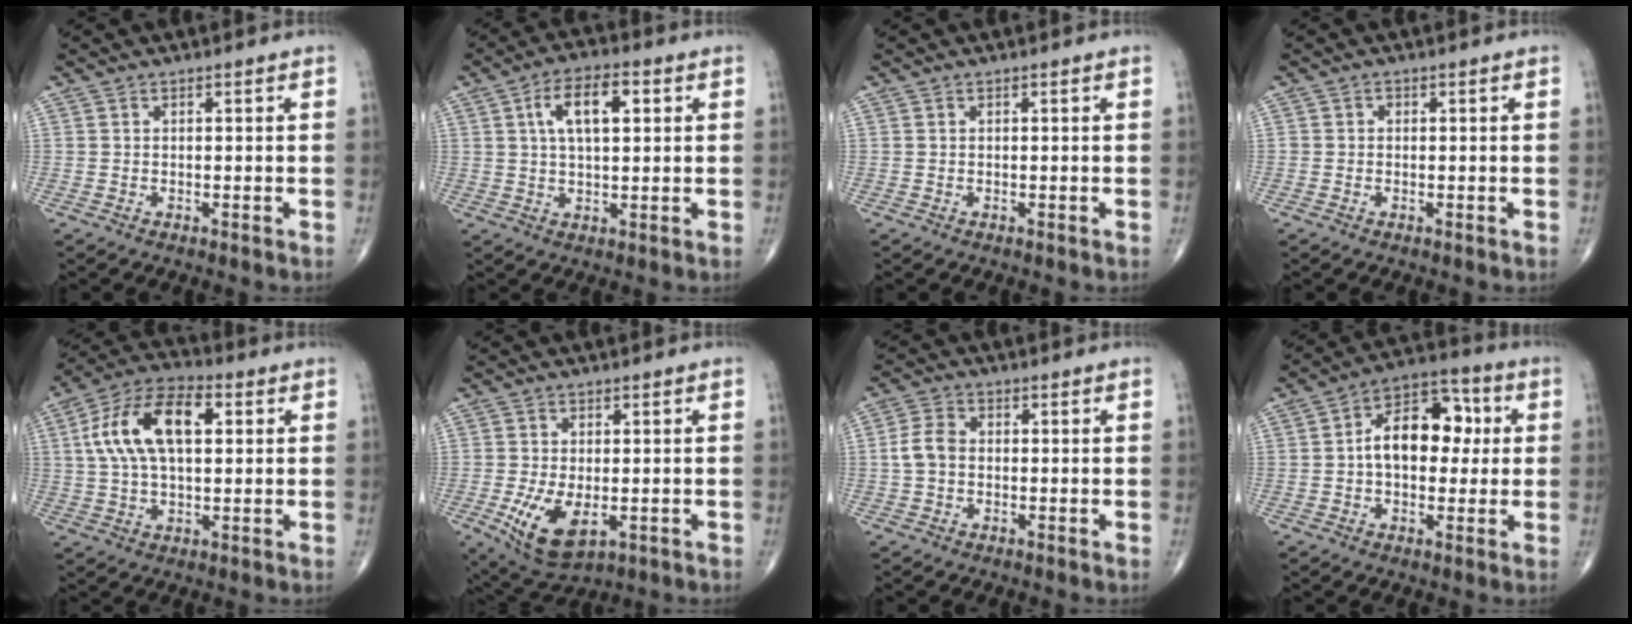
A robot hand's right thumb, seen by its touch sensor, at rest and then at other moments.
{"total": 9.2, "force": [2.6, 4.2, 7.7], "torque": [-0.126, 0.009, 0.040]}
{"total": 0.0}
{"total": 0.6, "force": [0.0, 0.6, 0.2], "torque": [0.004, 0.003, -0.003]}
{"total": 15.2, "force": [3.3, 7.9, 12.5], "torque": [-0.237, 0.027, 0.054]}
{"total": 9.5, "force": [-2.4, 4.9, 7.7], "torque": [-0.140, -0.015, -0.030]}
{"total": 4.3, "force": [-0.3, 3.1, 3.0], "torque": [-0.063, 0.014, -0.011]}
{"total": 13.6, "force": [1.1, 8.6, 10.5], "torque": [-0.129, 0.032, 0.006]}